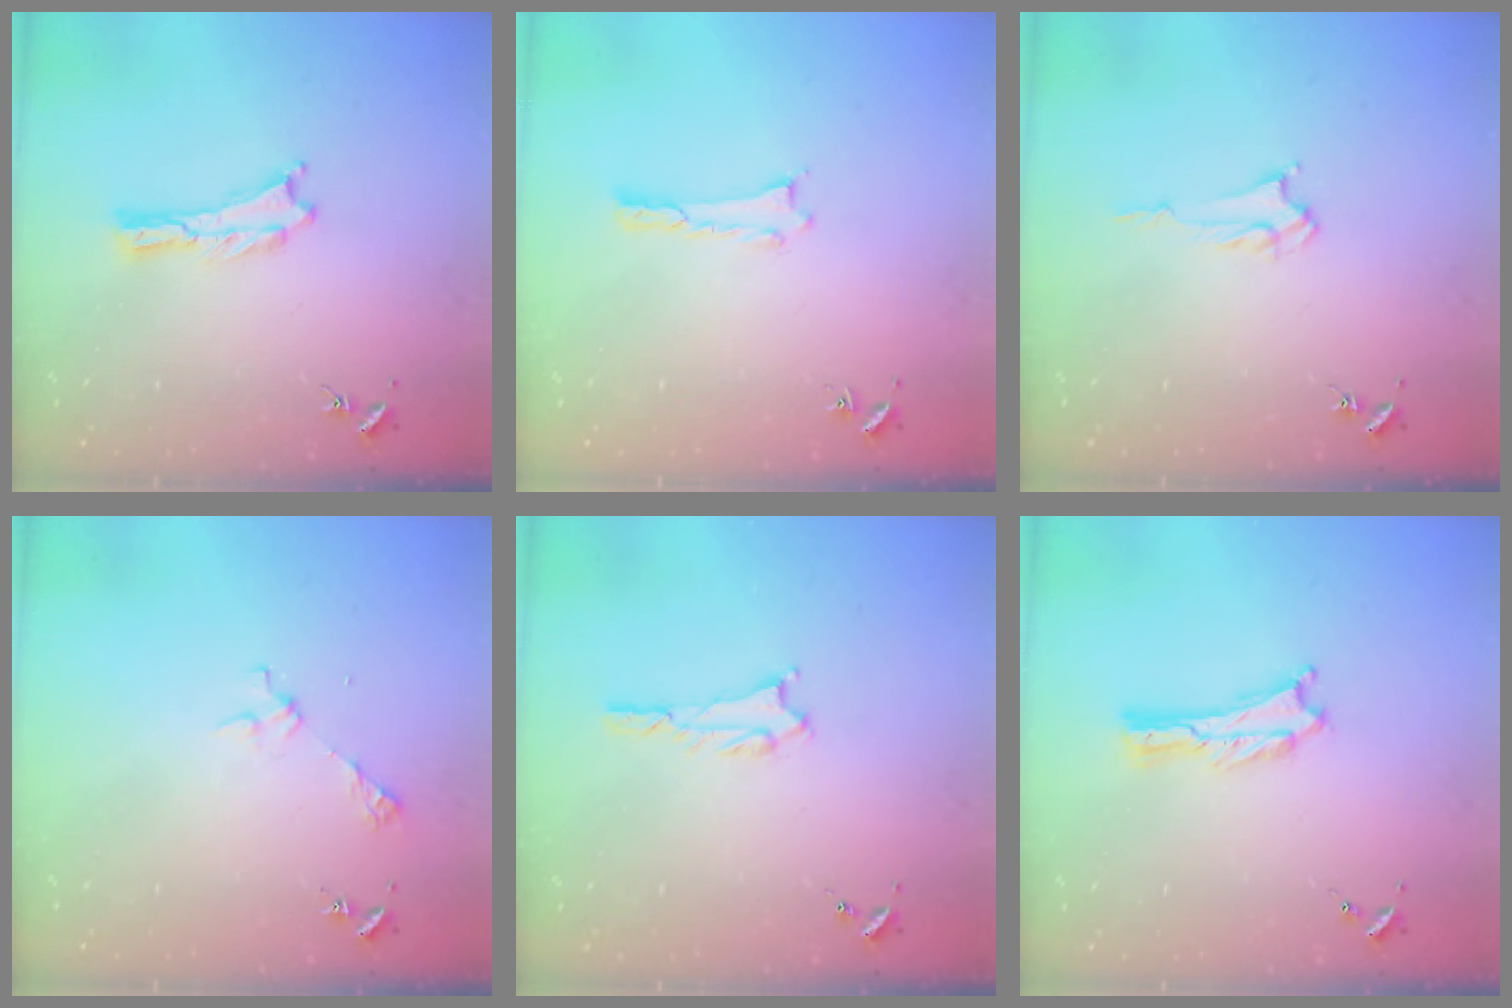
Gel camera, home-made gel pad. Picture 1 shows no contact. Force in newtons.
{"total": 0.0}
{"total": 2.4, "press": 2.4, "slide": 0.3}
{"total": 3.3, "press": 3.3, "slide": 0.2}
{"total": 1.8, "press": 1.8, "slide": 0.2}
{"total": 0.0}